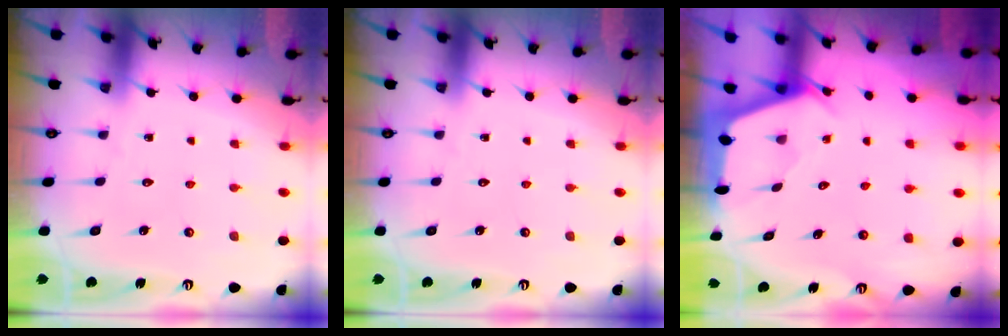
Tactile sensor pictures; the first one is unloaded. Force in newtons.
{"total": 0.0}
{"total": 2.4, "press": 2.4, "slide": 0.3}